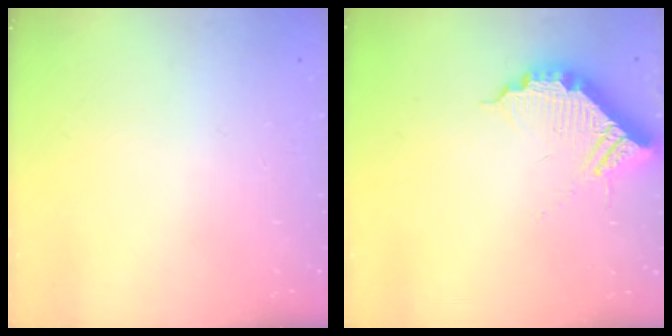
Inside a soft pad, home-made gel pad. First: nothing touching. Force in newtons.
{"total": 10.5, "press": 10.4, "slide": 0.8}